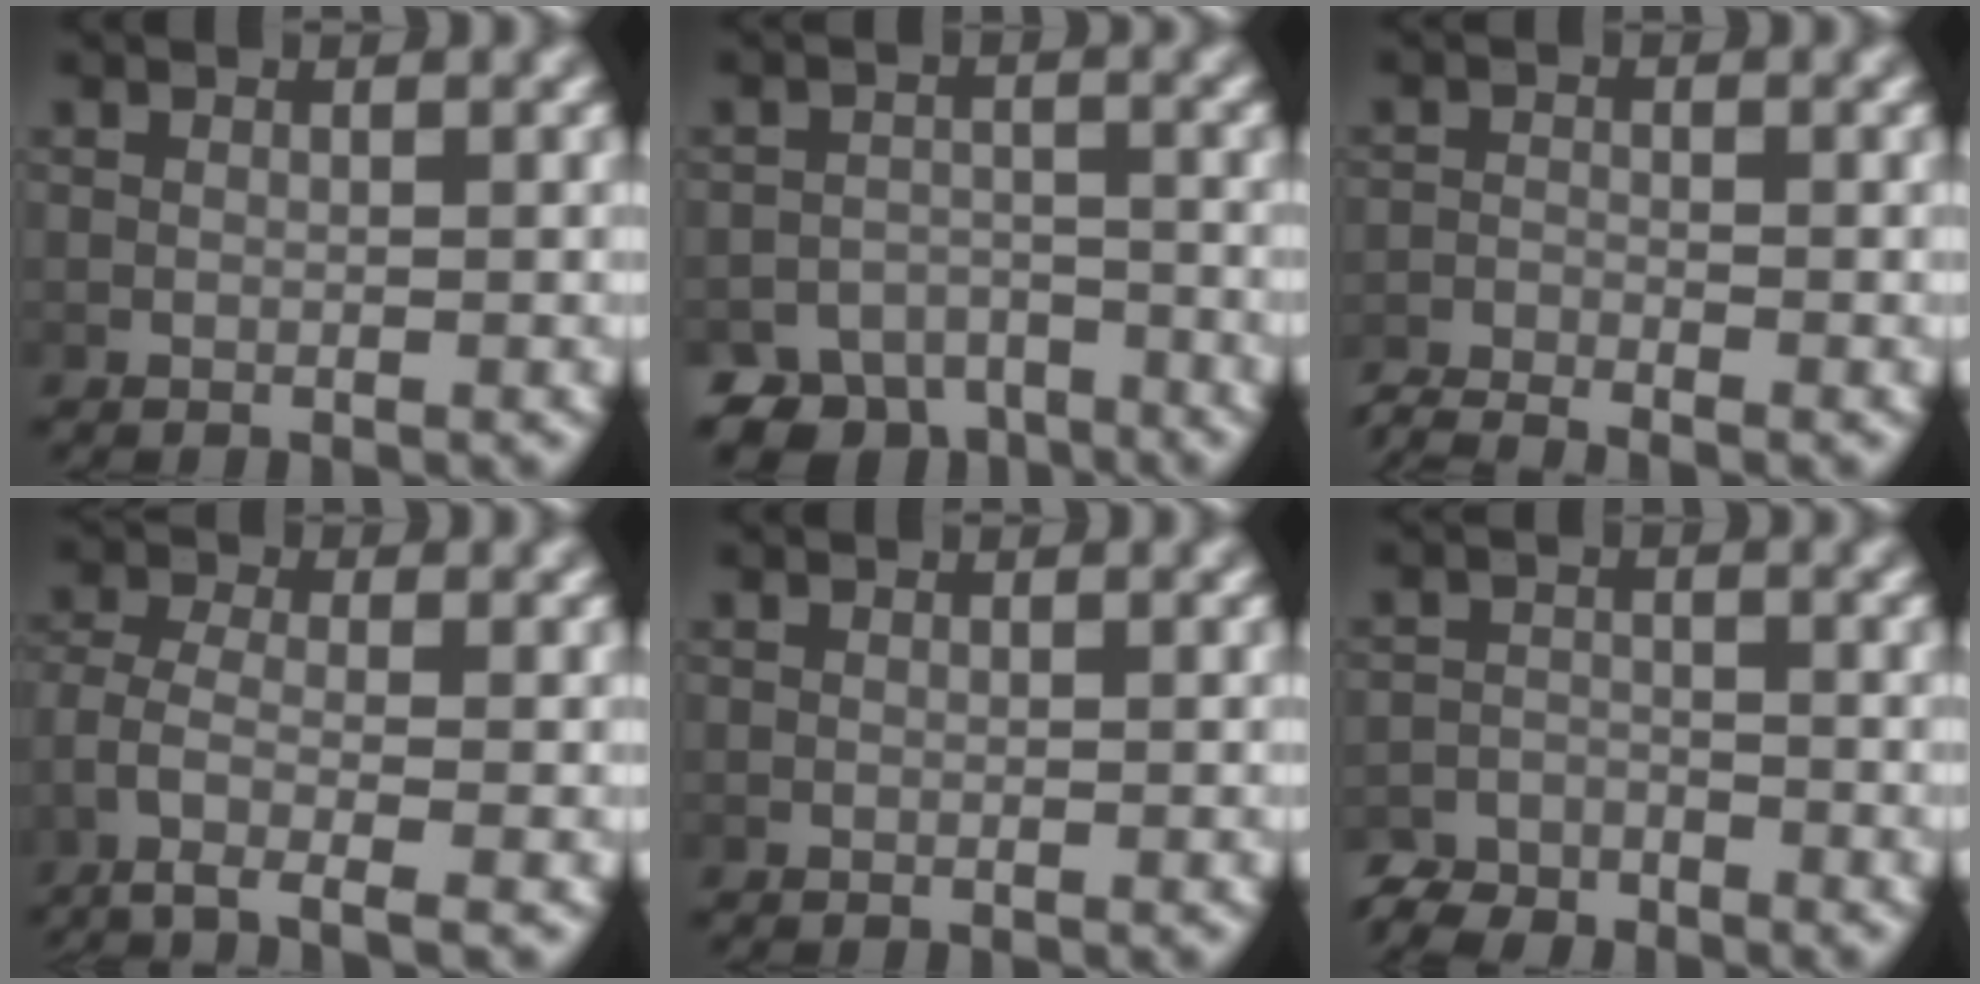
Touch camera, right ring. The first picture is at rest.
{"total": 7.6, "force": [-6.5, 3.7, 1.4], "torque": [0.003, -0.017, -0.112]}
{"total": 2.8, "force": [-2.7, 0.5, 0.3], "torque": [-0.003, -0.009, -0.050]}
{"total": 4.5, "force": [-2.2, 2.0, 3.4], "torque": [-0.088, -0.025, -0.022]}
{"total": 0.0}
{"total": 3.6, "force": [-3.4, 1.3, 0.4], "torque": [-0.002, -0.012, -0.060]}